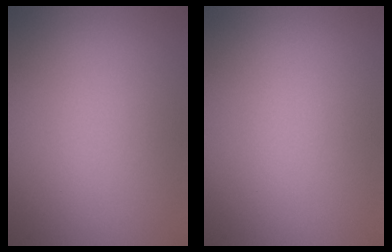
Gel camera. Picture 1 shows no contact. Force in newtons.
{"total": 0.0}